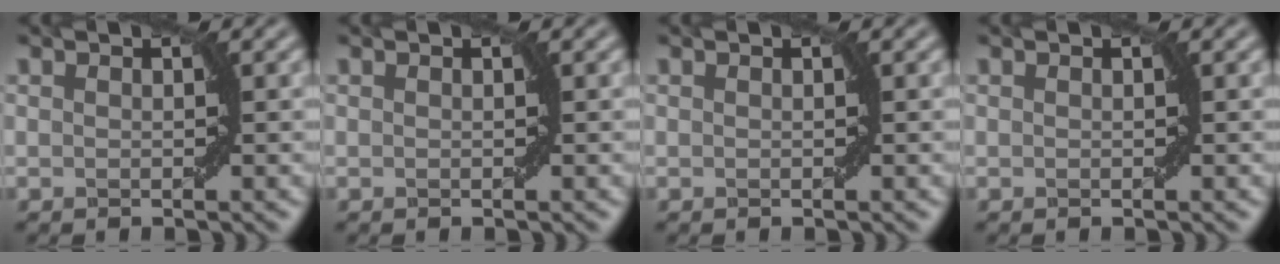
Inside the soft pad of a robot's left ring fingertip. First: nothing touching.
{"total": 0.0}
{"total": 0.0}
{"total": 0.0}